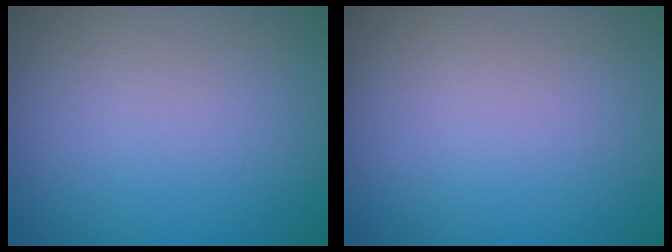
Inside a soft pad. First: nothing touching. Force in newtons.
{"total": 0.0}